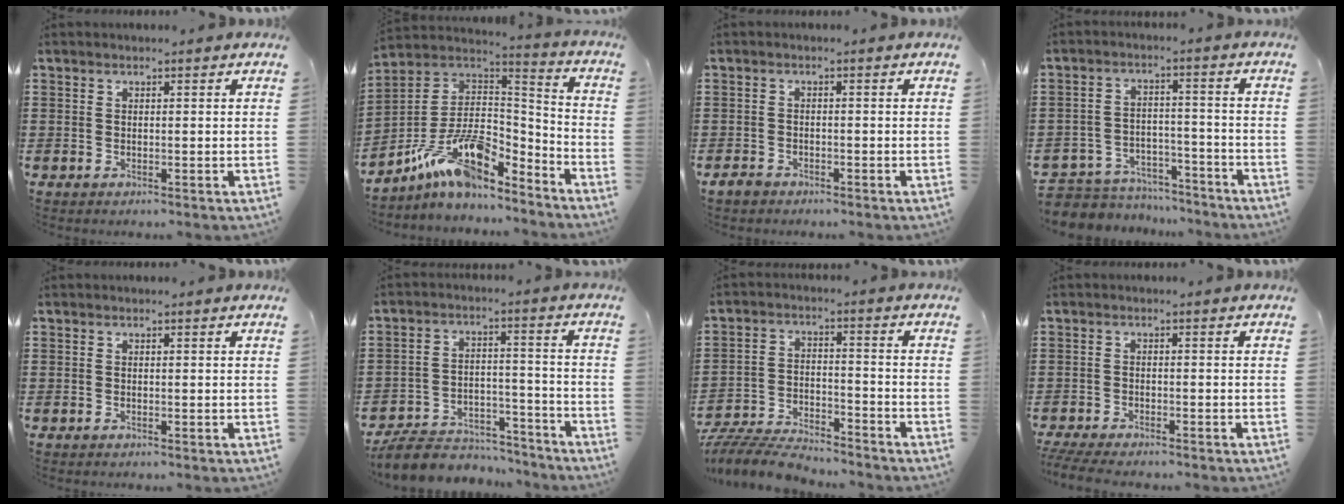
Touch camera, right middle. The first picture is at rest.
{"total": 11.8, "force": [-7.6, 4.6, 7.8], "torque": [-0.162, 0.011, -0.151]}
{"total": 1.6, "force": [-1.3, 0.8, 0.6], "torque": [-0.022, 0.000, -0.029]}
{"total": 5.7, "force": [-5.5, 1.3, 0.2], "torque": [-0.020, 0.010, -0.116]}
{"total": 0.0}
{"total": 7.1, "force": [-6.8, 1.8, 1.0], "torque": [-0.023, 0.020, -0.137]}
{"total": 7.9, "force": [-7.6, 1.0, 1.7], "torque": [-0.035, 0.013, -0.149]}
{"total": 2.6, "force": [-2.5, 0.2, 0.8], "torque": [-0.029, -0.005, -0.055]}